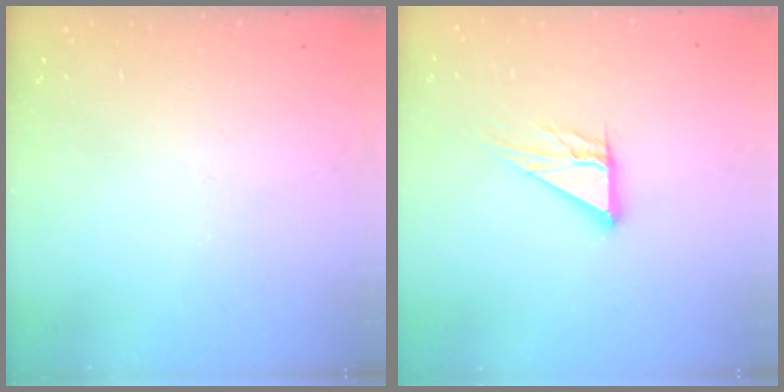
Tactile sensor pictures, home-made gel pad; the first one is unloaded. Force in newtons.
{"total": 10.3, "press": 10.2, "slide": 1.0}